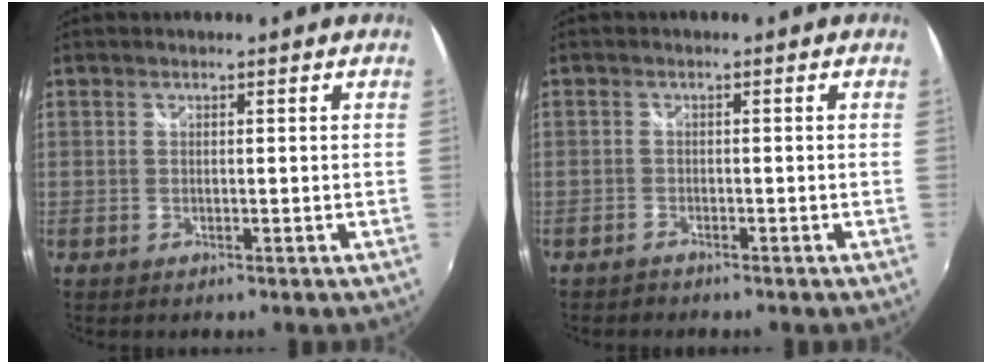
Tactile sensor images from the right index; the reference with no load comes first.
{"total": 1.4, "force": [-1.3, 0.7, 0.1], "torque": [-0.009, 0.001, -0.025]}